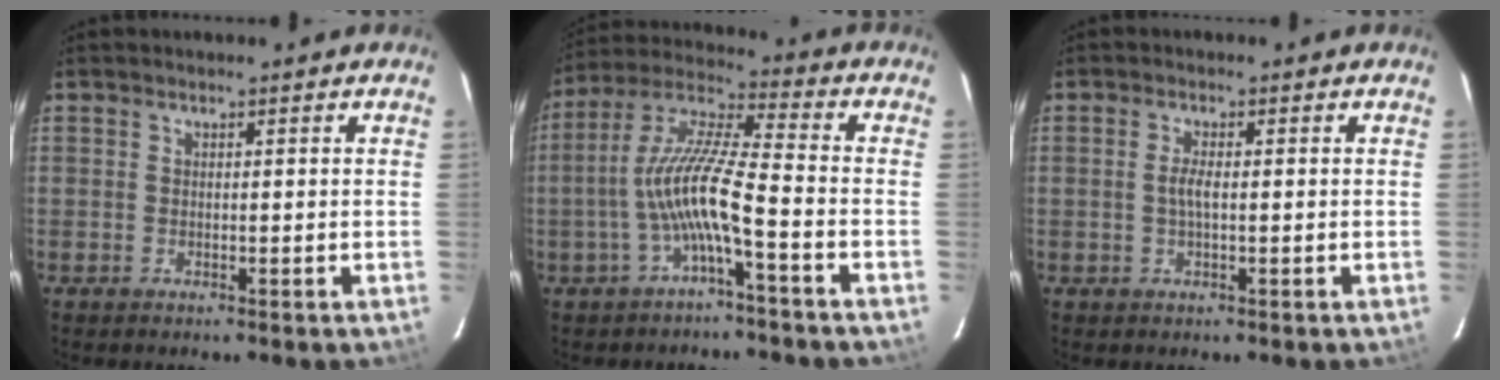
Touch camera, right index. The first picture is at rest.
{"total": 10.5, "force": [-3.7, 0.6, 9.8], "torque": [-0.210, 0.013, -0.071]}
{"total": 2.0, "force": [-0.1, 0.5, 2.0], "torque": [-0.042, 0.001, -0.004]}